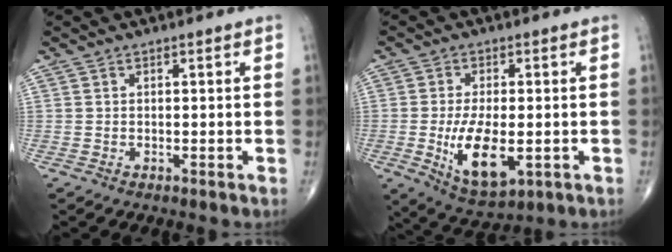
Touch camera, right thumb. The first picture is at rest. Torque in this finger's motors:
{"motor_torque": [-0.22, 0.85, 1.42, -0.01, 0.13]}